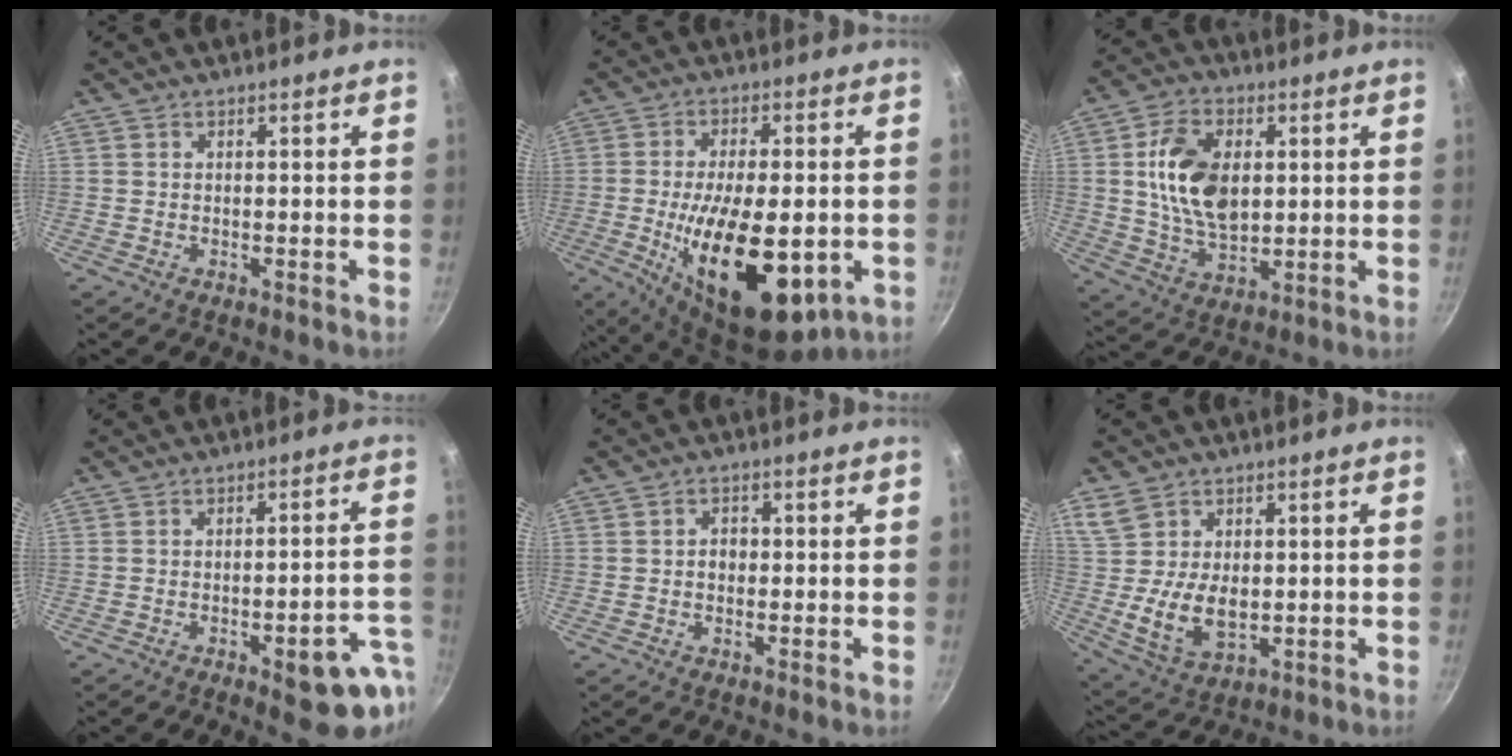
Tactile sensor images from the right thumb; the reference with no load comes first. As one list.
[{"total": 20.7, "force": [-4.8, 9.5, 17.8], "torque": [-0.280, 0.001, -0.064]}, {"total": 14.0, "force": [2.2, 8.8, 10.6], "torque": [-0.172, -0.006, 0.042]}, {"total": 12.3, "force": [-4.8, 4.2, 10.5], "torque": [-0.083, 0.033, -0.056]}, {"total": 2.6, "force": [0.0, 2.1, 1.6], "torque": [-0.011, 0.007, -0.003]}, {"total": 10.0, "force": [0.8, 6.8, 7.3], "torque": [-0.119, -0.022, 0.026]}]